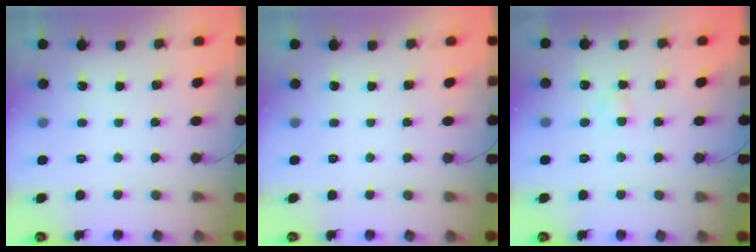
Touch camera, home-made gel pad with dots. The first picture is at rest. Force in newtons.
{"total": 0.0}
{"total": 2.2, "press": 1.9, "slide": 1.1}